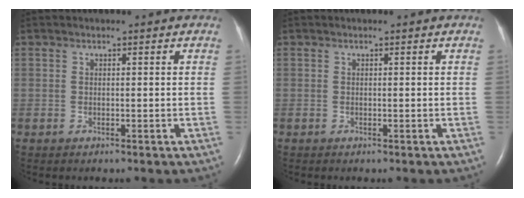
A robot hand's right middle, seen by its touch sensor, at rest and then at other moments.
{"total": 0.0}